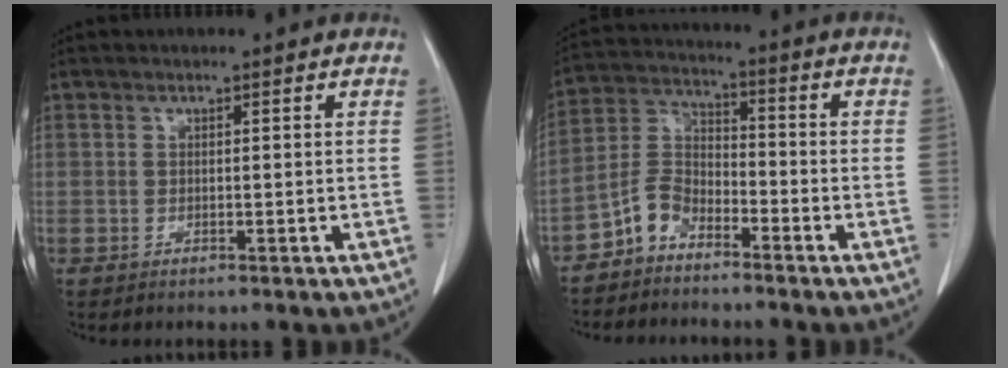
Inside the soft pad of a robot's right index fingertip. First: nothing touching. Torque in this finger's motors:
{"motor_torque": [-0.06, -0.09, 0.02, -0.04]}